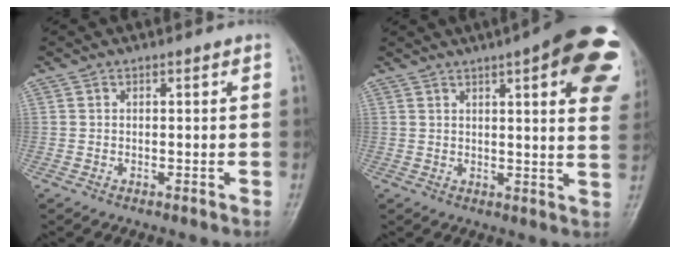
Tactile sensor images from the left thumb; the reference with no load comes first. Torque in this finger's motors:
{"motor_torque": [0.69, 0.72, 1.99, -0.78, 0.11]}